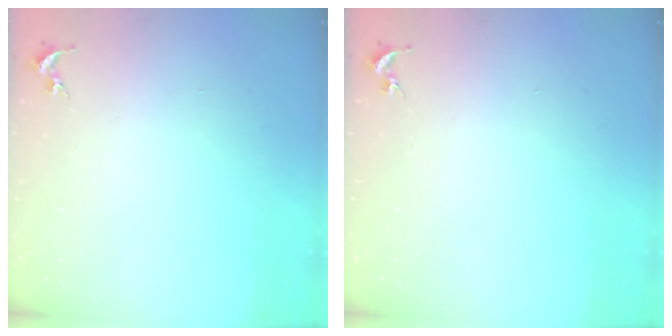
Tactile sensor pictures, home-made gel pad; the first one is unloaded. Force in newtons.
{"total": 0.0}